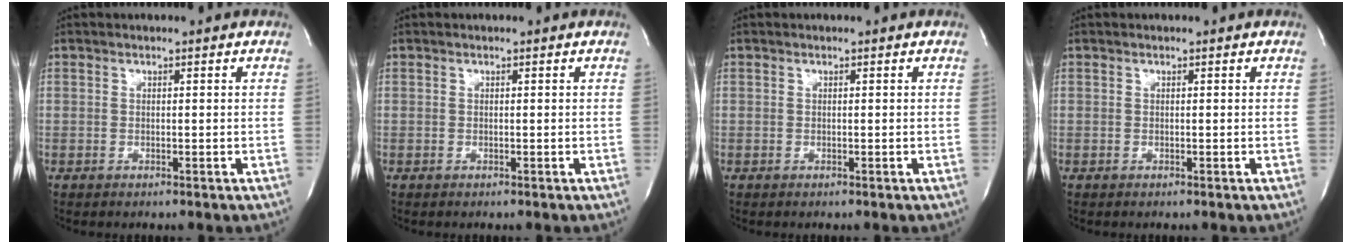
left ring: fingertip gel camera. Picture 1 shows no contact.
{"total": 0.0}
{"total": 0.0}
{"total": 0.0}